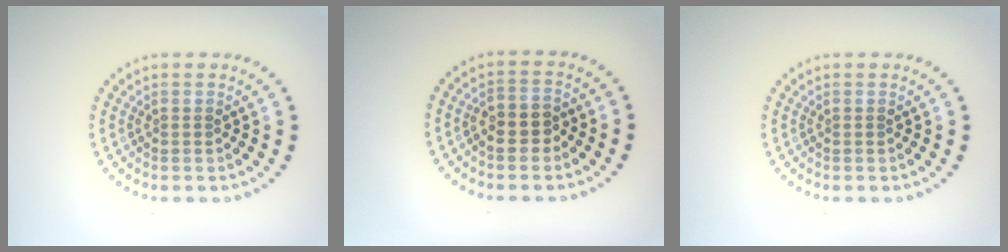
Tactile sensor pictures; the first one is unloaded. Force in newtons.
{"total": 2.0, "press": 1.9, "slide": 0.6}
{"total": 0.0}